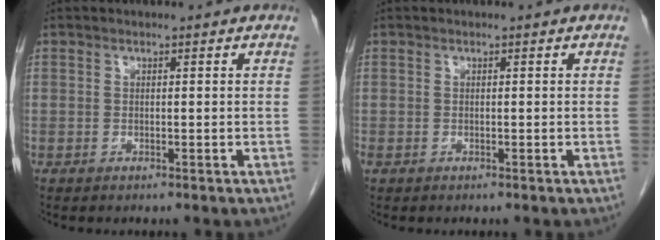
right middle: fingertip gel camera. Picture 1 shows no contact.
{"total": 0.0}